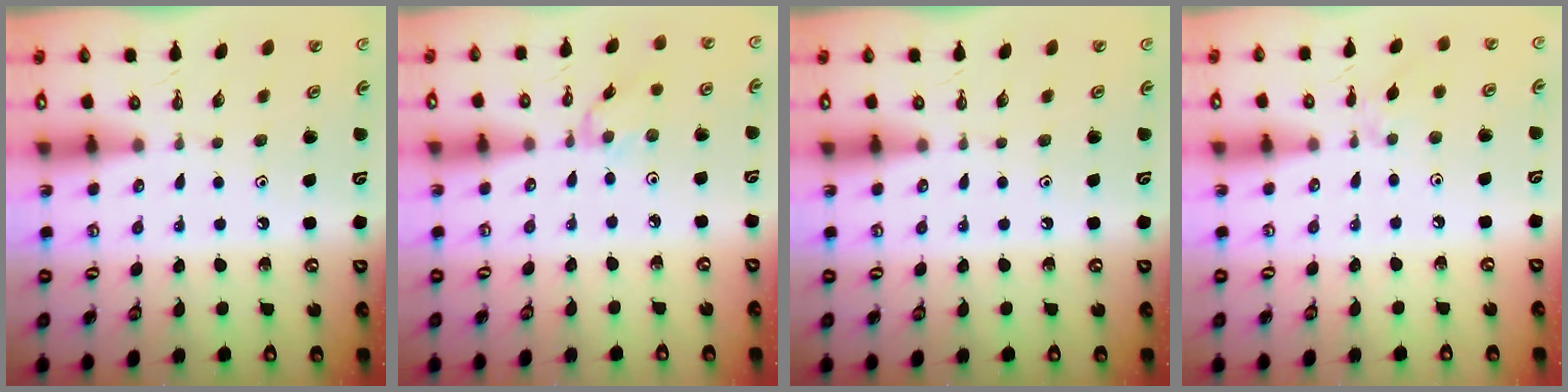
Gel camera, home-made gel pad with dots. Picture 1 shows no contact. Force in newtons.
{"total": 0.6, "press": 0.5, "slide": 0.3}
{"total": 0.0}
{"total": 1.2, "press": 1.2, "slide": 0.3}